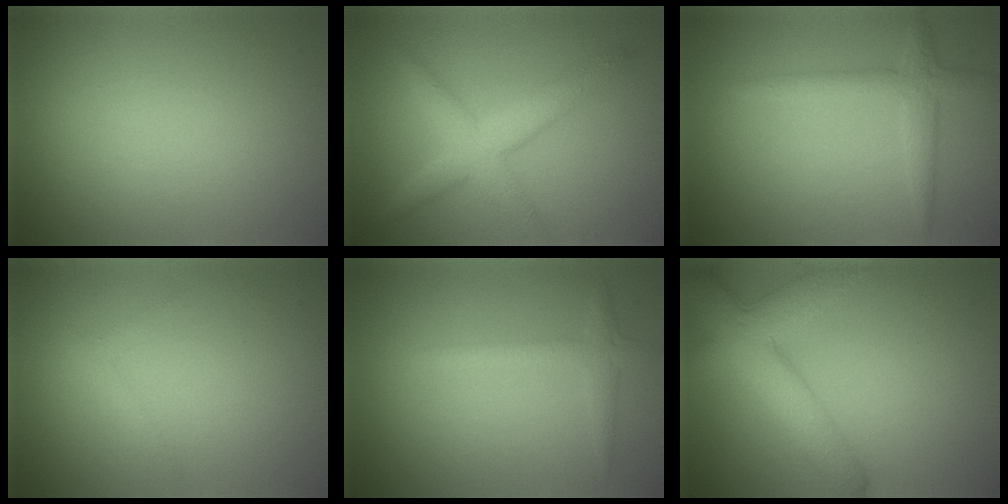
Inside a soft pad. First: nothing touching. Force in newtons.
{"total": 4.1, "press": 4.1, "slide": 0.1}
{"total": 2.6, "press": 2.6, "slide": 0.1}
{"total": 0.9, "press": 0.9, "slide": 0.0}
{"total": 1.9, "press": 1.9, "slide": 0.1}
{"total": 6.8, "press": 6.8, "slide": 0.3}